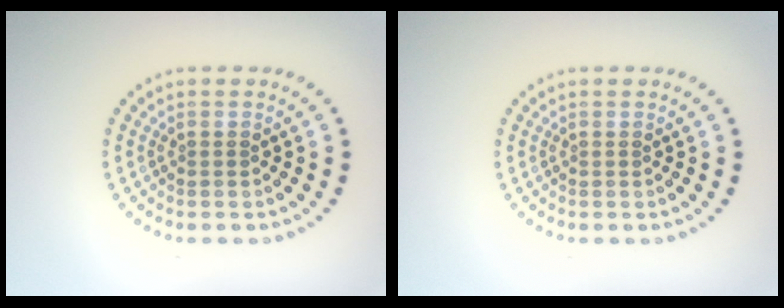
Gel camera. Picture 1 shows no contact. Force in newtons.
{"total": 0.0}